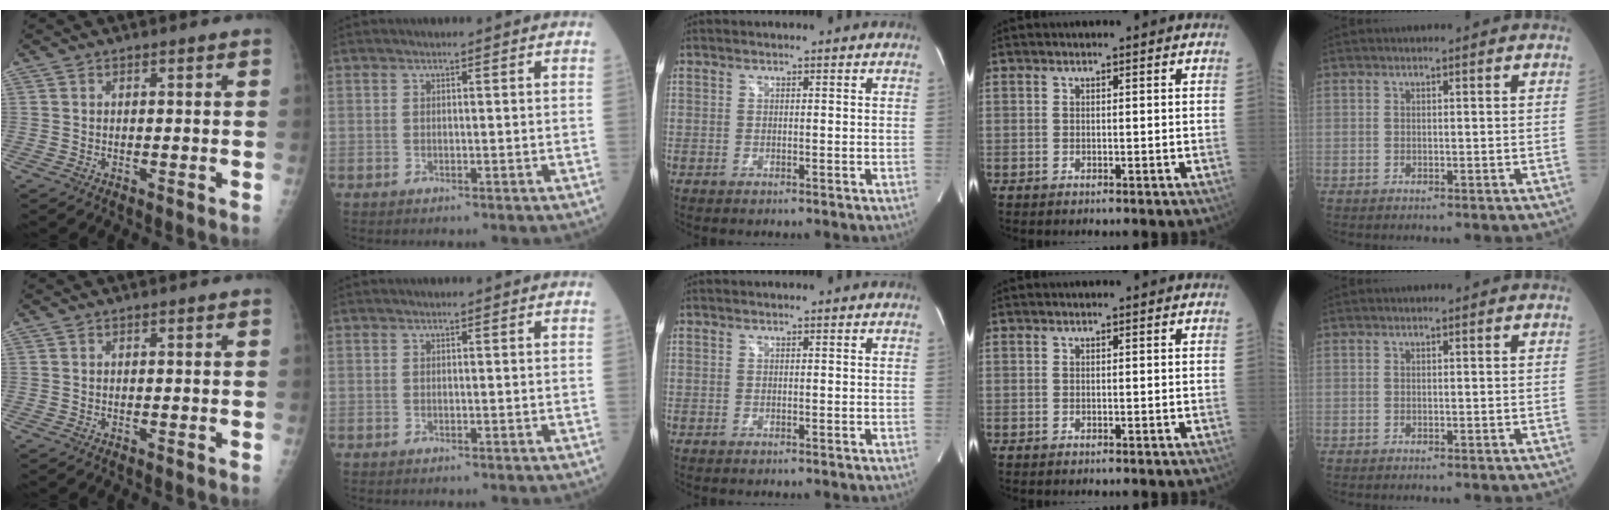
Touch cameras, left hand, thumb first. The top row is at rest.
{}